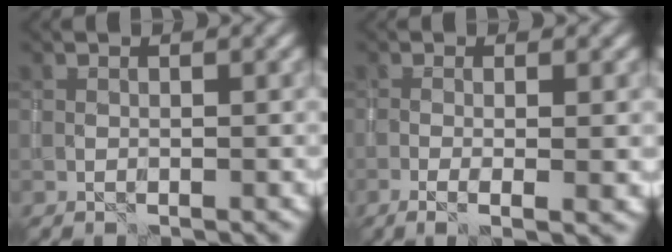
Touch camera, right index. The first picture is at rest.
{"total": 4.0, "force": [-0.8, 1.2, 3.7], "torque": [-0.054, -0.005, -0.015]}